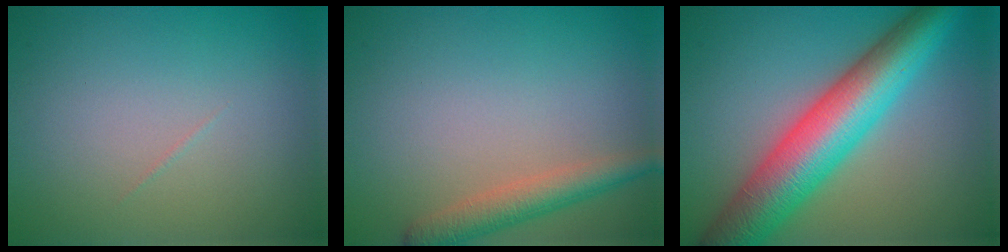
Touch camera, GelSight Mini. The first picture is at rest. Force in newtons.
{"total": 3.1, "press": 3.1, "slide": 0.2}
{"total": 10.0, "press": 10.0, "slide": 0.1}